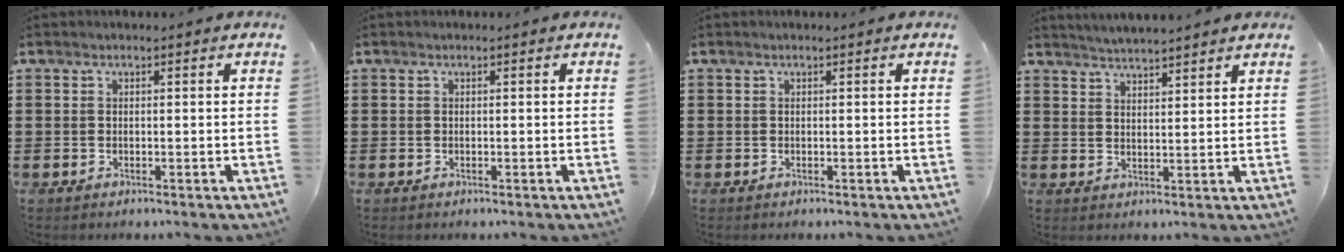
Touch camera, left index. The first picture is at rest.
{"total": 0.0}
{"total": 0.0}
{"total": 2.9, "force": [2.9, -0.4, -0.1], "torque": [-0.008, -0.011, 0.053]}